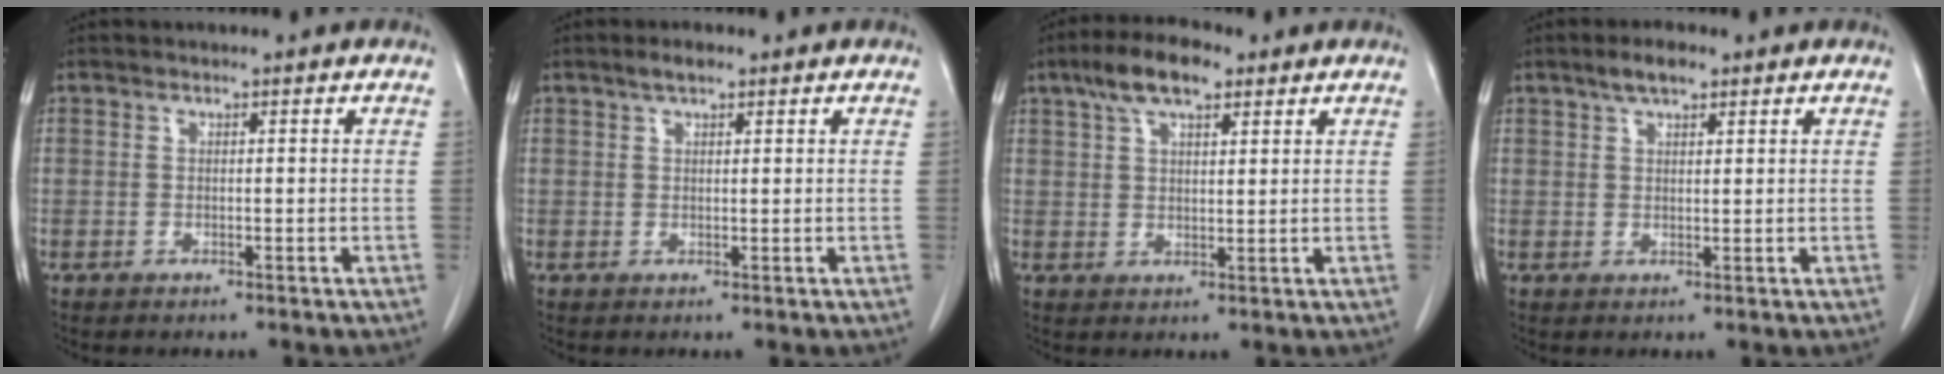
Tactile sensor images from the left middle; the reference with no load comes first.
{"total": 1.9, "force": [1.4, 0.6, 1.3], "torque": [-0.027, 0.007, 0.025]}
{"total": 7.6, "force": [4.8, 2.6, 5.3], "torque": [-0.104, 0.019, 0.084]}
{"total": 3.4, "force": [2.3, 1.1, 2.1], "torque": [-0.043, 0.007, 0.042]}